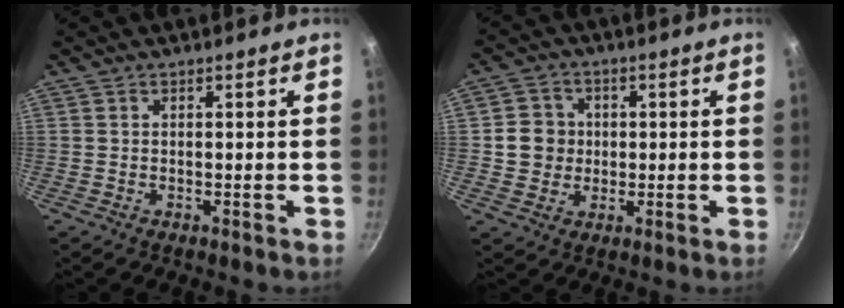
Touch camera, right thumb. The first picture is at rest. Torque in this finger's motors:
{"motor_torque": [-0.12, 0.22, 0.59, -0.57, 0.09]}